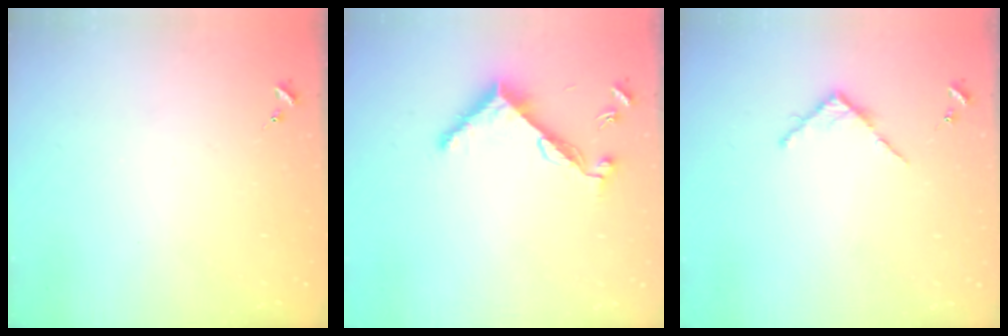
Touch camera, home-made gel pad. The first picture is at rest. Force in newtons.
{"total": 8.2, "press": 8.2, "slide": 0.6}
{"total": 4.3, "press": 4.3, "slide": 0.5}